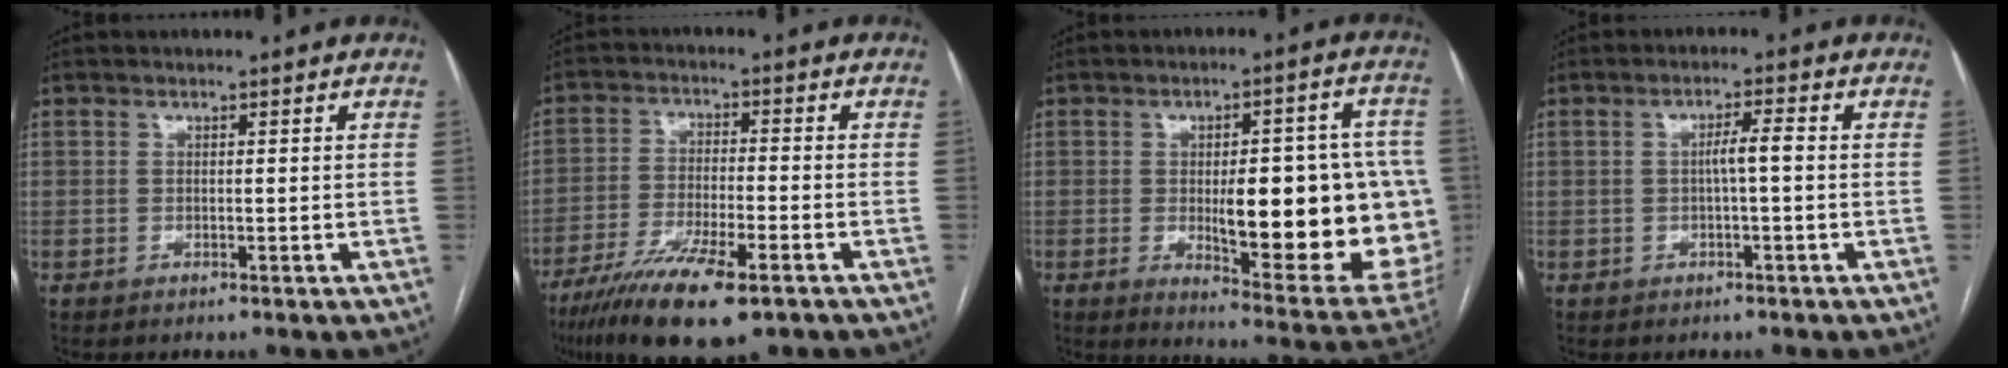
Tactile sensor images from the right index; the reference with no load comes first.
{"total": 13.9, "force": [-9.0, 2.7, 10.2], "torque": [-0.189, -0.034, -0.151]}
{"total": 23.3, "force": [-2.1, 6.4, 22.3], "torque": [-0.215, 0.014, -0.002]}
{"total": 2.7, "force": [-0.2, 0.1, 2.7], "torque": [-0.046, 0.003, -0.002]}